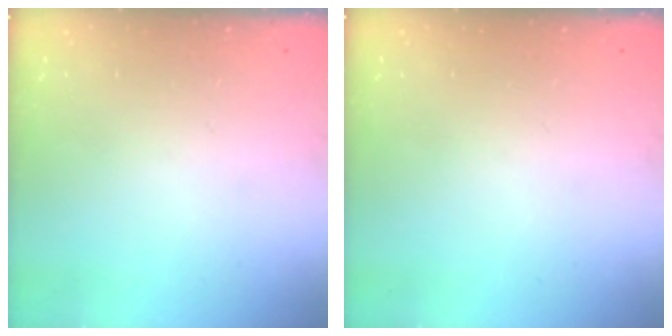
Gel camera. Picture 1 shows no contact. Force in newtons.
{"total": 0.0}